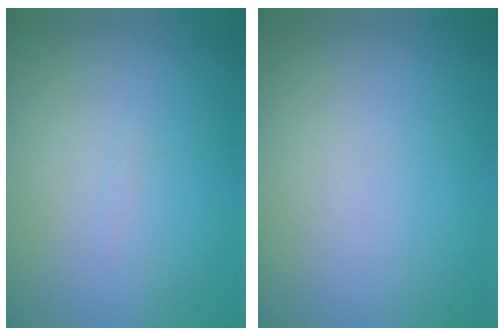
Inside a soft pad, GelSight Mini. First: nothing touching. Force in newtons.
{"total": 0.0}